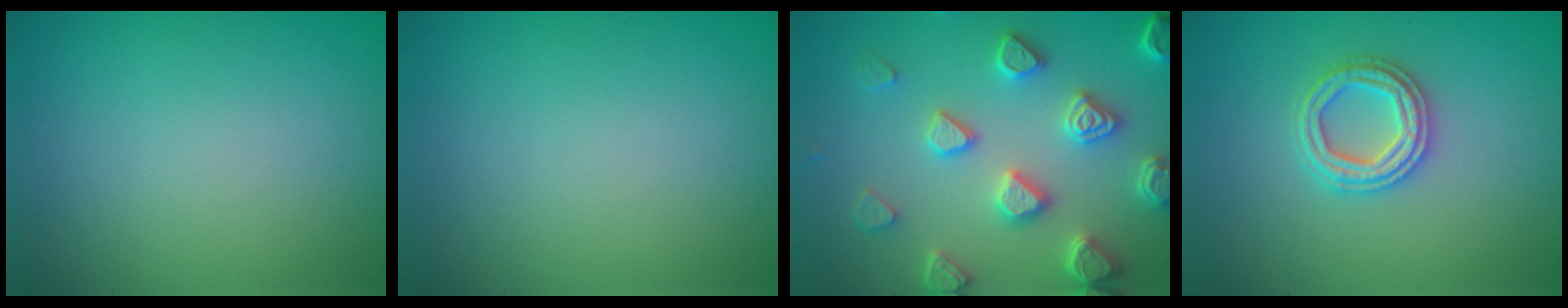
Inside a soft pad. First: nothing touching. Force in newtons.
{"total": 0.0}
{"total": 5.0, "press": 4.7, "slide": 1.6}
{"total": 2.9, "press": 2.9, "slide": 0.6}